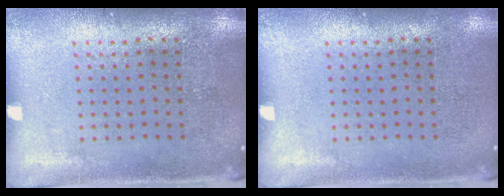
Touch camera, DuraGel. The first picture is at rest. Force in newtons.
{"total": 0.0}